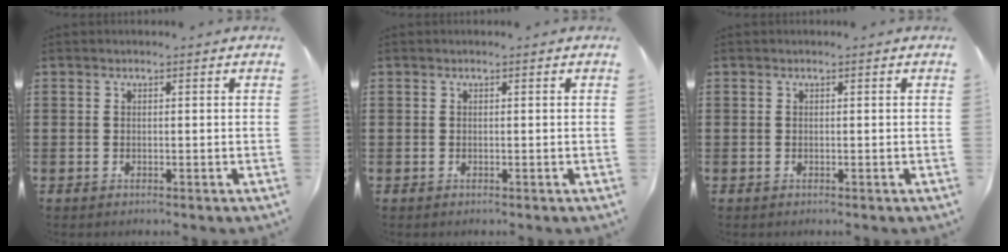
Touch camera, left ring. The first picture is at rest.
{"total": 0.0}
{"total": 0.0}